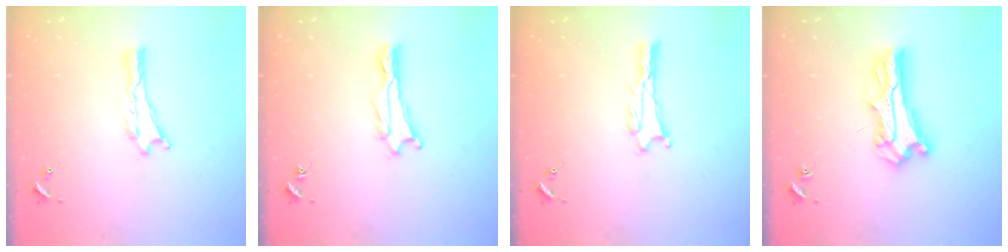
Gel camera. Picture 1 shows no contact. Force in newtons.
{"total": 1.0, "press": 1.0, "slide": 0.1}
{"total": 1.3, "press": 1.3, "slide": 0.3}
{"total": 9.8, "press": 9.7, "slide": 0.7}